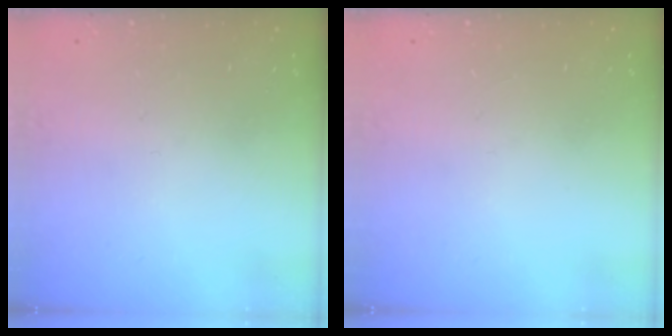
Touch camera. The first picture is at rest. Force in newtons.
{"total": 0.0}